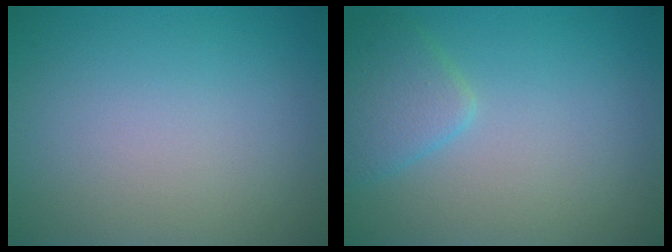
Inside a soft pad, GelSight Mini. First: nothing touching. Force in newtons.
{"total": 2.7, "press": 2.7, "slide": 0.1}